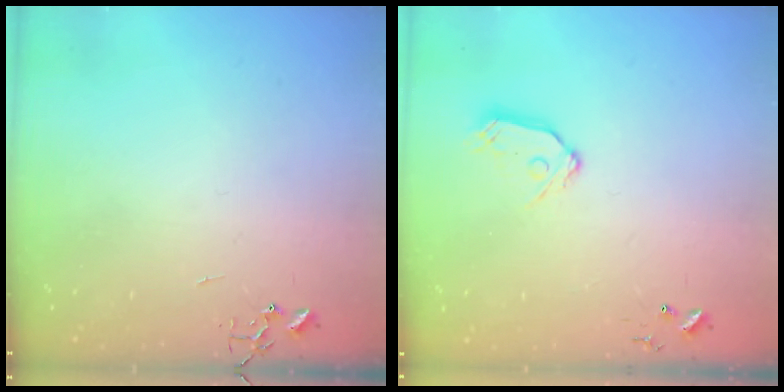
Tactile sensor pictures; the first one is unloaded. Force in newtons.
{"total": 8.0, "press": 8.0, "slide": 0.5}